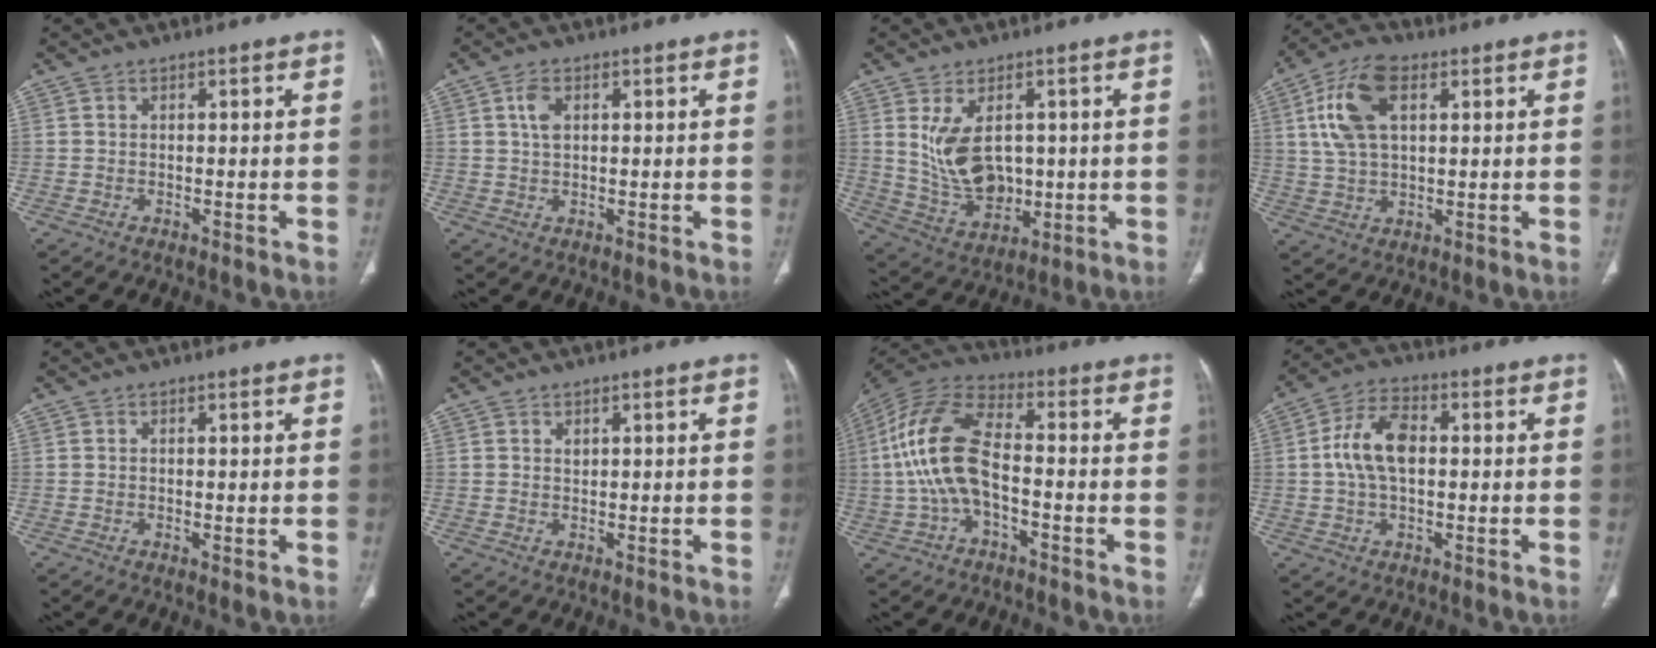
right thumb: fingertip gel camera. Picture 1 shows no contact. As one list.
[{"total": 3.4, "force": [1.1, 2.0, 2.5], "torque": [-0.047, 0.003, 0.024]}, {"total": 11.1, "force": [2.0, 7.2, 8.2], "torque": [-0.130, -0.017, 0.062]}, {"total": 12.2, "force": [3.9, 6.6, 9.5], "torque": [-0.191, 0.009, 0.076]}, {"total": 0.8, "force": [-0.1, 0.1, 0.8], "torque": [-0.014, -0.004, -0.001]}, {"total": 0.7, "force": [0.4, 0.5, 0.3], "torque": [-0.002, -0.002, 0.008]}, {"total": 14.5, "force": [-2.0, 7.3, 12.4], "torque": [-0.262, 0.038, -0.042]}, {"total": 9.3, "force": [0.6, 5.4, 7.6], "torque": [-0.147, 0.019, 0.006]}]